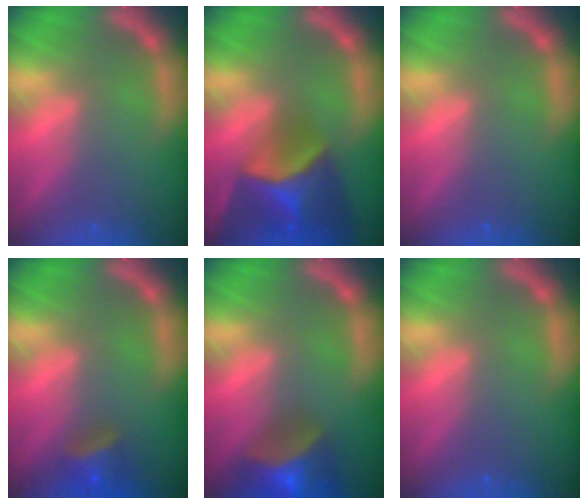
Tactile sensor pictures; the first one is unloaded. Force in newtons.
{"total": 9.4}
{"total": 0.0}
{"total": 3.4}
{"total": 8.0}
{"total": 0.0}